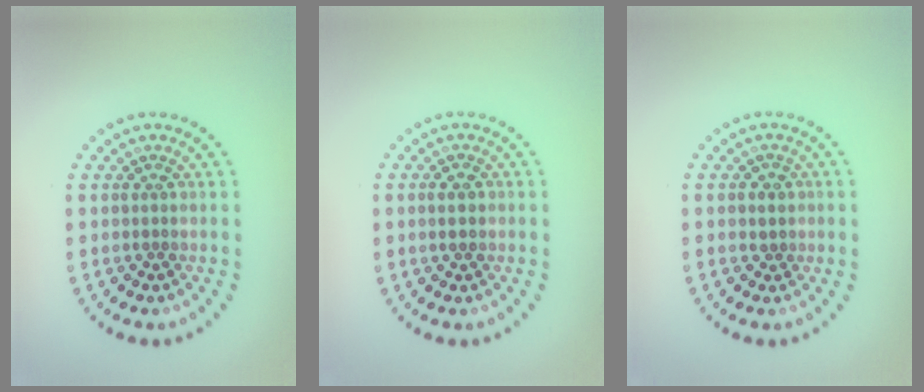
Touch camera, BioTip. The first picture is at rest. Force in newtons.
{"total": 1.7, "press": 1.7, "slide": 0.1}
{"total": 0.8, "press": 0.7, "slide": 0.5}